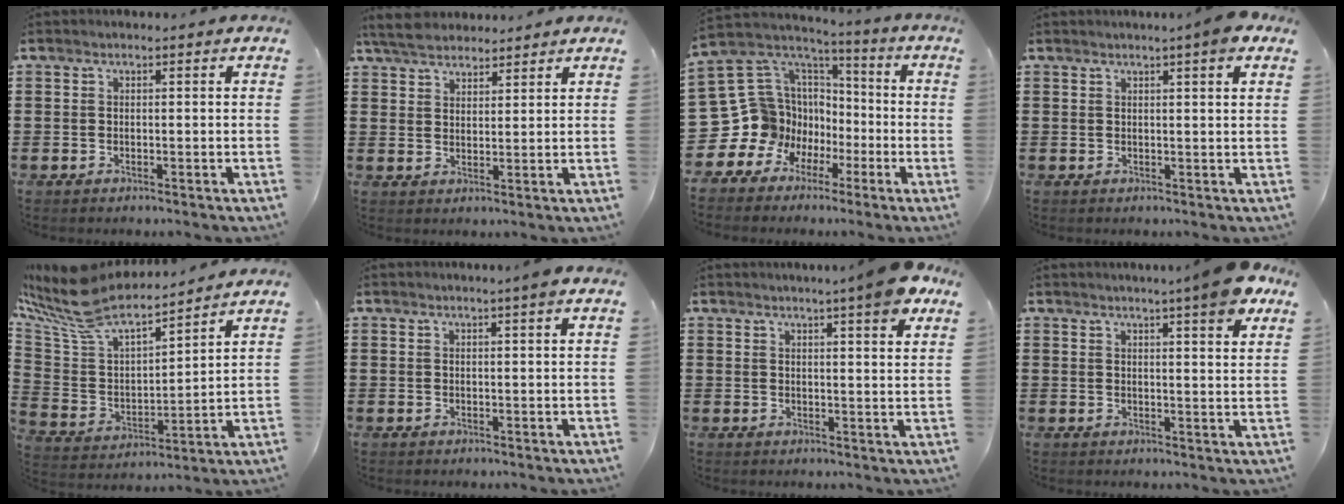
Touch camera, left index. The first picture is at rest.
{"total": 4.7, "force": [4.3, 1.4, 1.2], "torque": [-0.038, -0.003, 0.081]}
{"total": 13.6, "force": [-3.1, 13.0, 2.8], "torque": [-0.135, -0.031, -0.022]}
{"total": 3.0, "force": [2.1, -0.2, 2.1], "torque": [-0.037, -0.003, 0.035]}
{"total": 10.1, "force": [8.9, 2.7, 4.2], "torque": [-0.128, -0.055, 0.152]}
{"total": 1.5, "force": [1.0, -0.3, 1.1], "torque": [-0.022, -0.002, 0.018]}
{"total": 6.3, "force": [4.8, 0.0, 4.1], "torque": [-0.067, -0.014, 0.080]}
{"total": 6.8, "force": [5.3, 0.0, 4.2], "torque": [-0.064, -0.020, 0.088]}